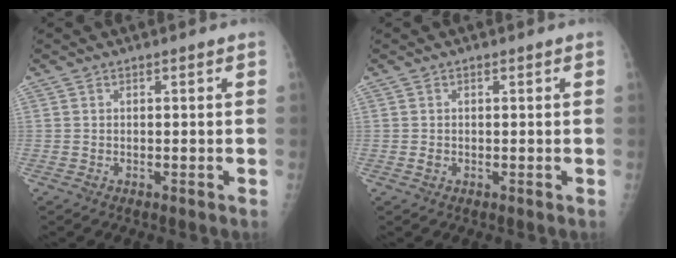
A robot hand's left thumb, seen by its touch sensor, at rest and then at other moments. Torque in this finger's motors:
{"motor_torque": [0.00, 0.27, 0.09, 0.12, 0.00]}